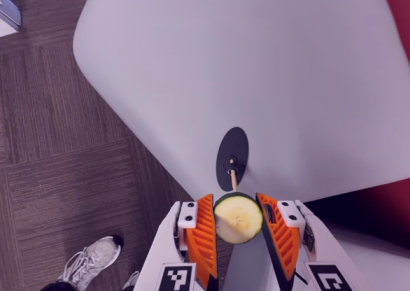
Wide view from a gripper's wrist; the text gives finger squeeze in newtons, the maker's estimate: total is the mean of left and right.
{"total": 11.4, "left": 11.9, "right": 11.0}